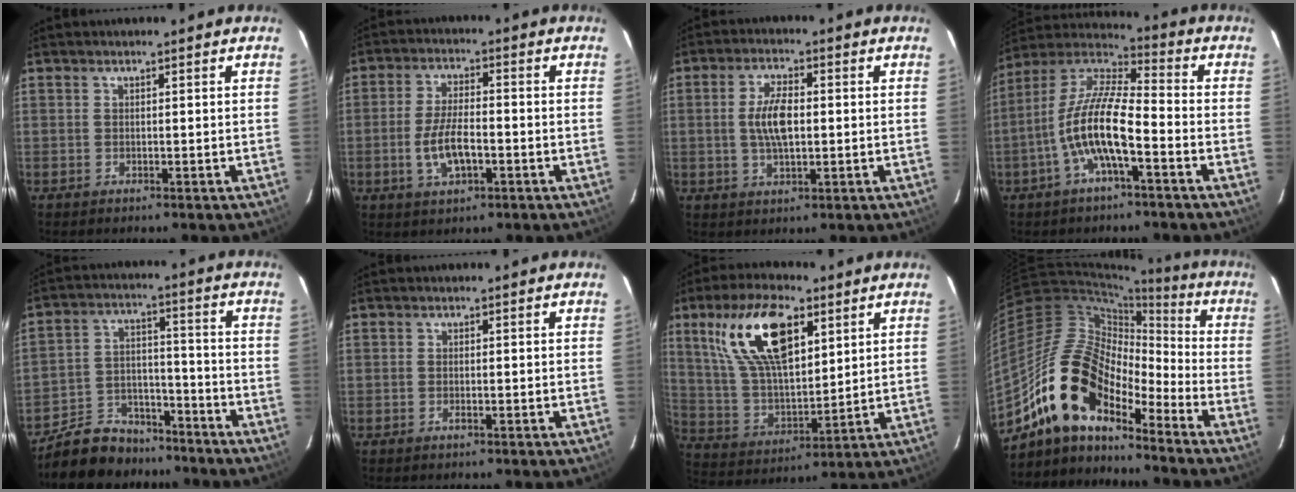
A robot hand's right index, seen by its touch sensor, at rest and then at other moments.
{"total": 7.7, "force": [-2.5, 3.1, 6.6], "torque": [-0.136, -0.005, -0.042]}
{"total": 6.9, "force": [0.1, 3.0, 6.2], "torque": [-0.120, 0.005, 0.002]}
{"total": 12.8, "force": [-4.8, 3.3, 11.5], "torque": [-0.230, 0.002, -0.094]}
{"total": 13.4, "force": [-11.1, 6.6, 3.8], "torque": [-0.103, 0.024, -0.169]}
{"total": 1.0, "force": [-0.5, 0.3, 0.8], "torque": [-0.018, -0.001, -0.008]}
{"total": 18.8, "force": [8.9, 8.2, 14.4], "torque": [-0.276, 0.018, 0.177]}
{"total": 15.9, "force": [-11.9, 6.3, 8.5], "torque": [-0.150, 0.005, -0.236]}